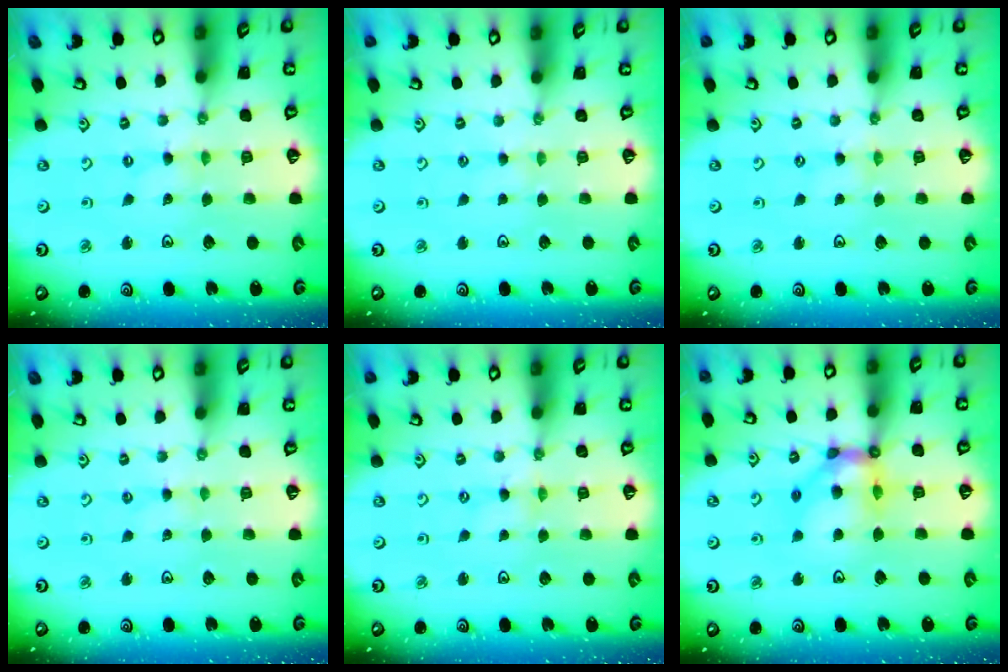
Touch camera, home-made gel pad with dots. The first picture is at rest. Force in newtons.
{"total": 1.0, "press": 1.0, "slide": 0.2}
{"total": 1.3, "press": 1.2, "slide": 0.3}
{"total": 0.0}
{"total": 0.0}
{"total": 13.2, "press": 13.1, "slide": 1.5}